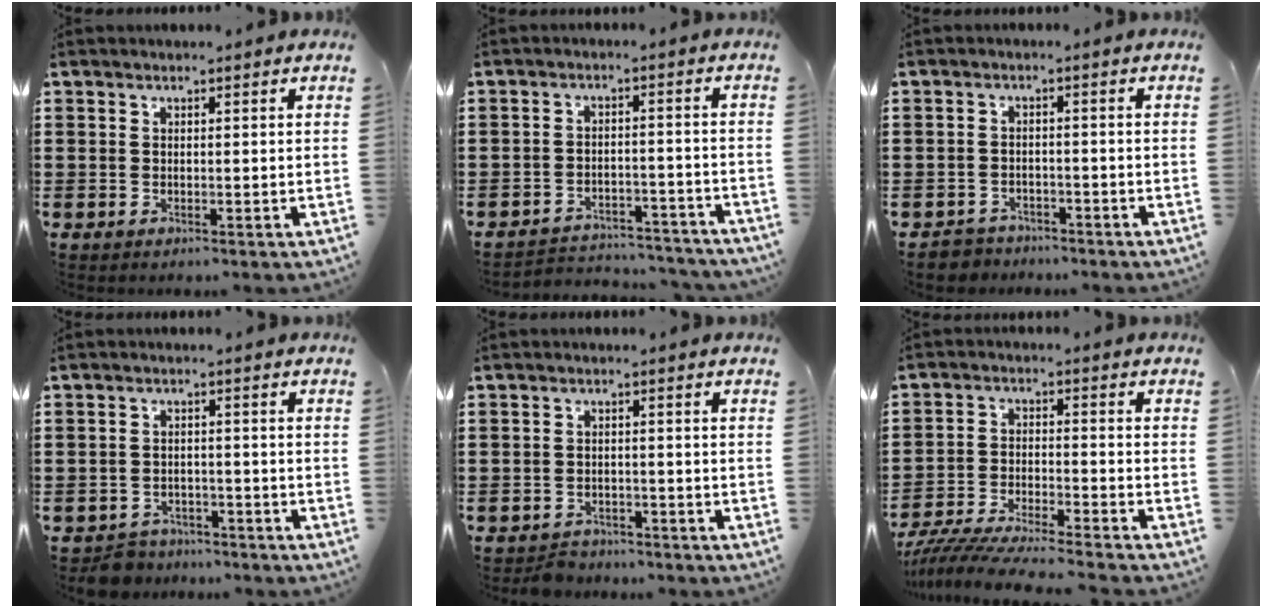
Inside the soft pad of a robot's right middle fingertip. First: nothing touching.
{"total": 3.7, "force": [-3.6, 0.5, 0.5], "torque": [-0.014, 0.004, -0.076]}
{"total": 2.4, "force": [-2.3, 0.6, -0.2], "torque": [-0.006, -0.001, -0.051]}
{"total": 3.6, "force": [-3.5, 0.8, 0.0], "torque": [-0.009, 0.002, -0.074]}
{"total": 2.1, "force": [-2.0, 0.5, -0.1], "torque": [-0.007, -0.002, -0.045]}
{"total": 6.7, "force": [-6.4, -0.3, 1.8], "torque": [-0.043, -0.013, -0.127]}